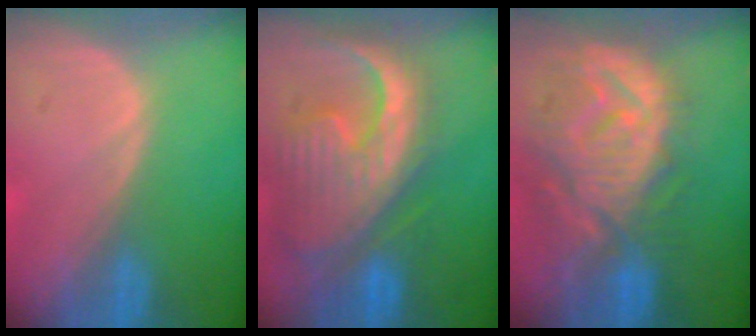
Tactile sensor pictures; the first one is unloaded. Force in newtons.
{"total": 13.1, "press": 11.2, "slide": 6.7}
{"total": 12.3, "press": 11.0, "slide": 5.3}